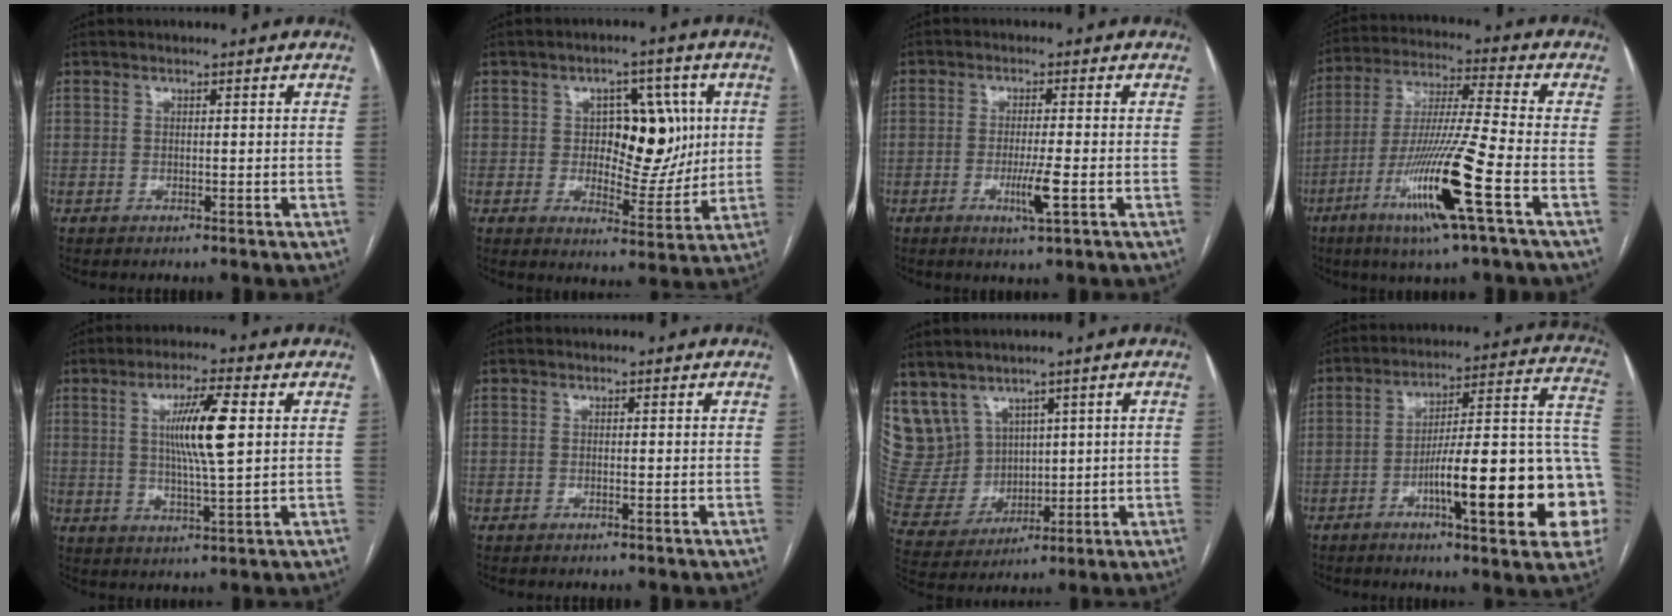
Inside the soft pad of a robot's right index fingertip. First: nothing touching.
{"total": 11.0, "force": [1.8, 6.0, 9.0], "torque": [-0.115, 0.016, 0.036]}
{"total": 4.6, "force": [-1.4, -0.1, 4.4], "torque": [-0.085, -0.010, -0.022]}
{"total": 15.9, "force": [-6.5, -0.7, 14.5], "torque": [-0.296, -0.019, -0.121]}
{"total": 9.2, "force": [1.9, 0.4, 9.0], "torque": [-0.164, -0.002, 0.034]}
{"total": 0.0}
{"total": 11.1, "force": [6.2, 8.9, 2.4], "torque": [-0.078, 0.048, 0.158]}
{"total": 22.4, "force": [-6.6, 3.1, 21.2], "torque": [-0.221, 0.024, -0.085]}